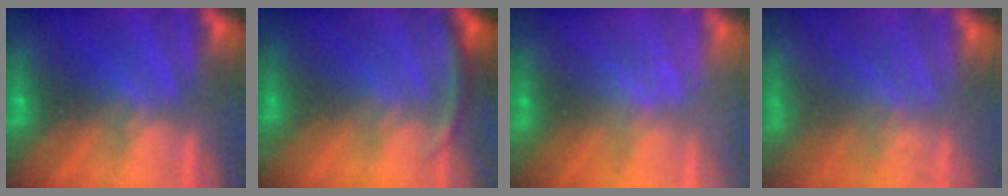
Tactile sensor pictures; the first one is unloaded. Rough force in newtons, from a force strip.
{"total": 2.9}
{"total": 2.8}
{"total": 9.7}